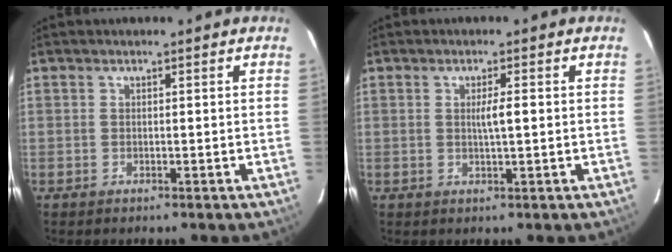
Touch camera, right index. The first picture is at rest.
{"total": 2.5, "force": [0.2, 0.1, 2.4], "torque": [-0.044, 0.000, 0.002]}